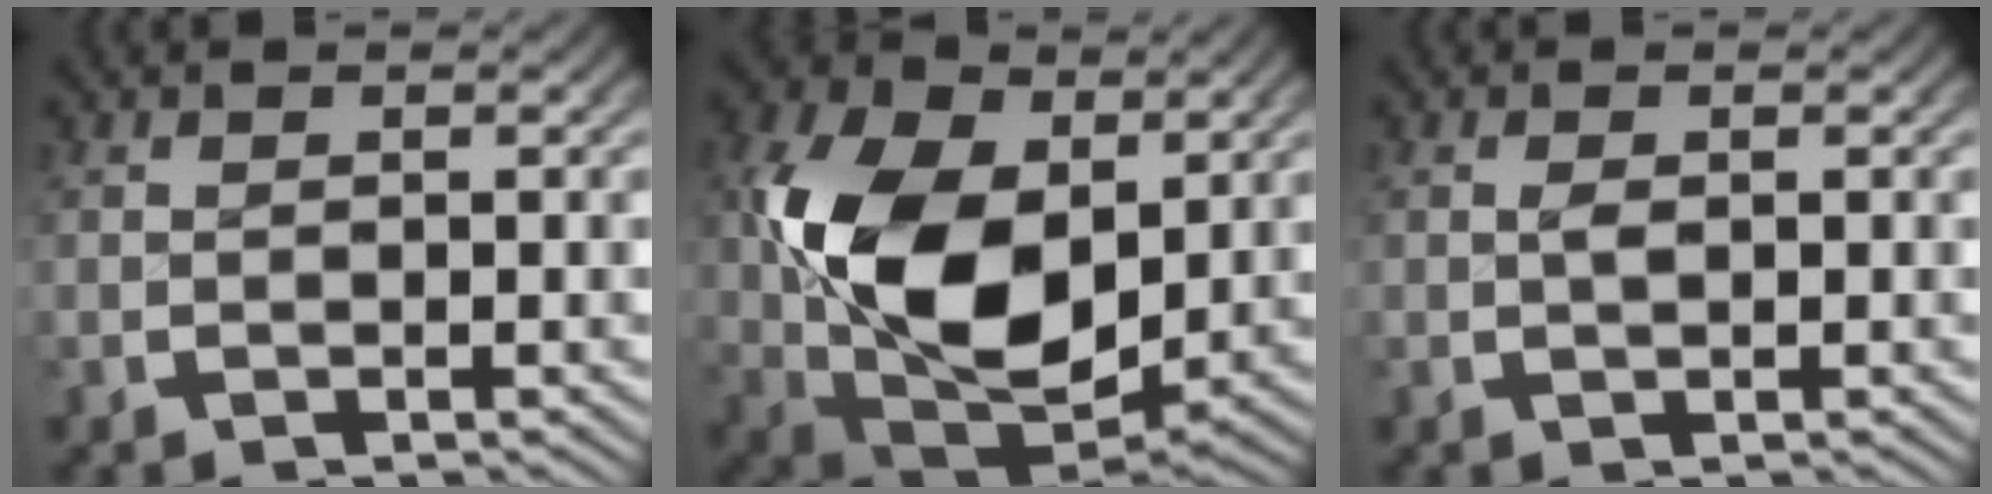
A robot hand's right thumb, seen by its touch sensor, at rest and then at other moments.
{"total": 13.8, "force": [0.5, 9.3, 10.1], "torque": [-0.236, -0.070, 0.030]}
{"total": 0.6, "force": [0.1, 0.3, 0.4], "torque": [-0.013, -0.005, 0.004]}